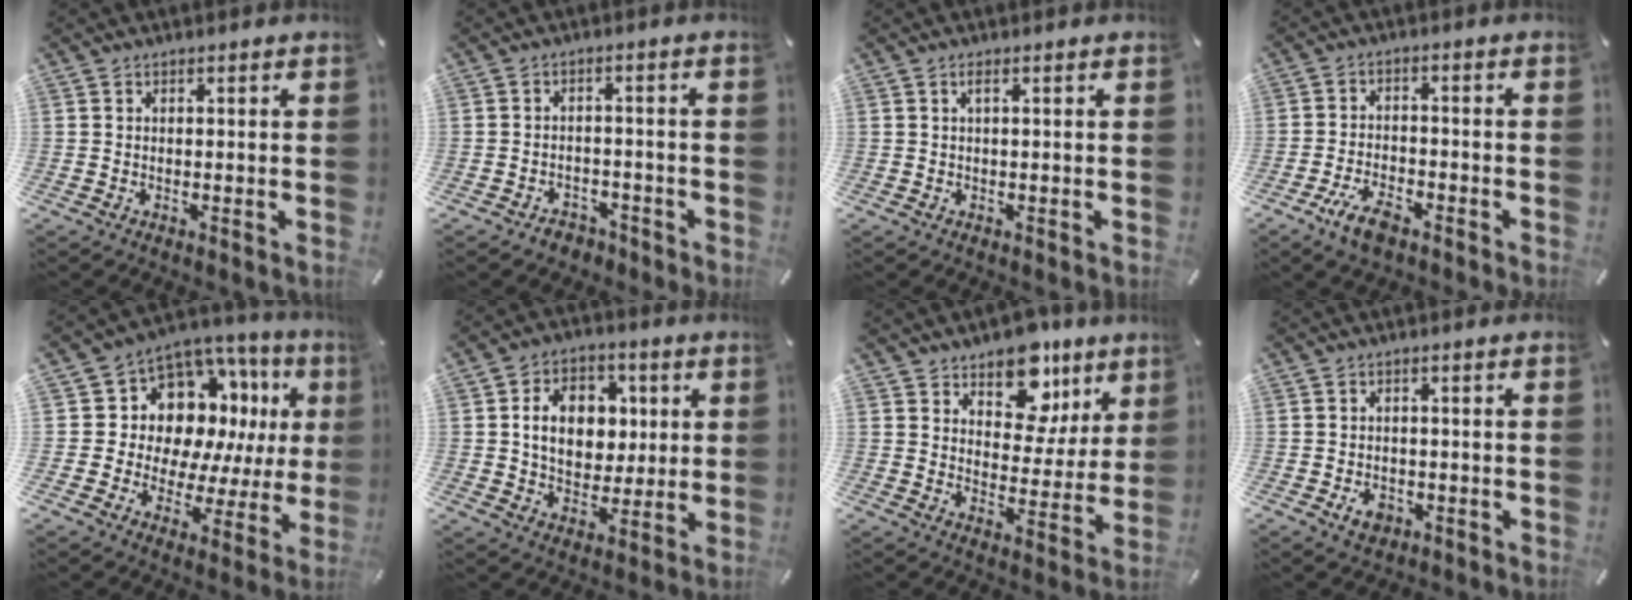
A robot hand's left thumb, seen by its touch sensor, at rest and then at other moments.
{"total": 3.4, "force": [-2.4, 2.3, 0.9], "torque": [-0.012, 0.013, -0.045]}
{"total": 1.2, "force": [0.2, 0.1, 1.2], "torque": [-0.023, 0.000, 0.003]}
{"total": 7.4, "force": [-4.7, 3.4, 4.6], "torque": [-0.092, 0.019, -0.085]}
{"total": 11.8, "force": [5.5, 9.4, 4.4], "torque": [-0.074, -0.076, 0.111]}
{"total": 12.3, "force": [1.9, 9.8, 7.1], "torque": [-0.112, 0.009, 0.036]}
{"total": 13.4, "force": [9.1, 8.1, 5.7], "torque": [-0.075, -0.066, 0.161]}
{"total": 4.0, "force": [-1.6, 3.0, 2.1], "torque": [-0.035, 0.002, -0.031]}